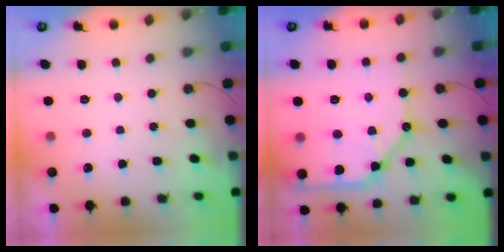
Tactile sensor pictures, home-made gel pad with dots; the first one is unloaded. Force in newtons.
{"total": 17.0, "press": 16.9, "slide": 2.0}